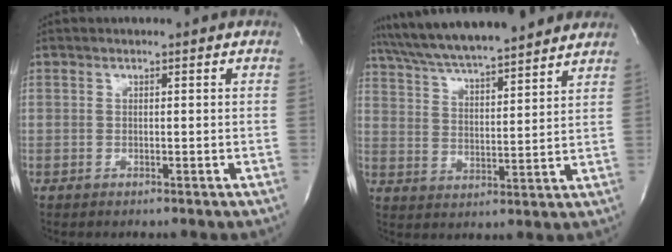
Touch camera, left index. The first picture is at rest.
{"total": 18.8, "force": [16.6, 2.0, 8.5], "torque": [-0.146, 0.035, 0.258]}